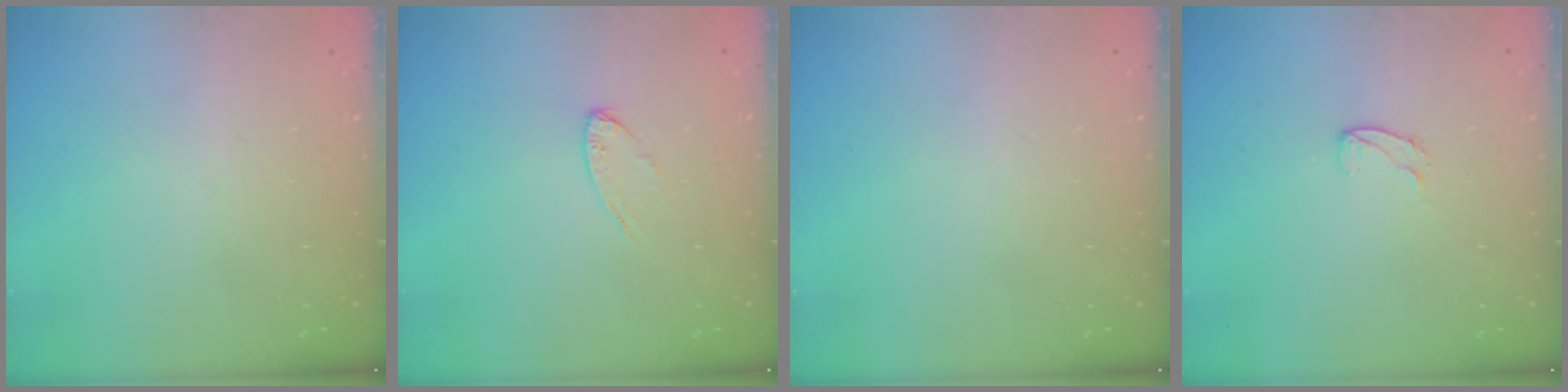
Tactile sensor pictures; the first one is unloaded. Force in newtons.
{"total": 6.1, "press": 6.1, "slide": 0.4}
{"total": 0.0}
{"total": 5.1, "press": 5.0, "slide": 0.4}